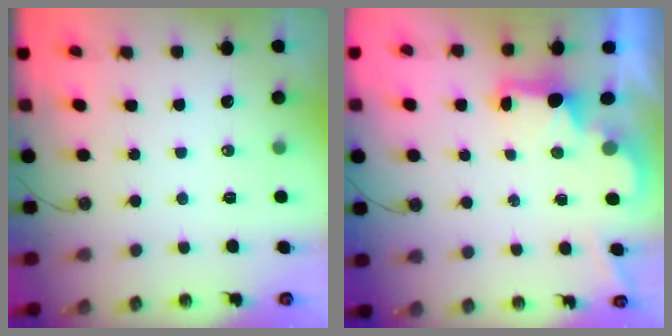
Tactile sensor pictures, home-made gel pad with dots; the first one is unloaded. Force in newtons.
{"total": 2.0, "press": 1.9, "slide": 0.7}